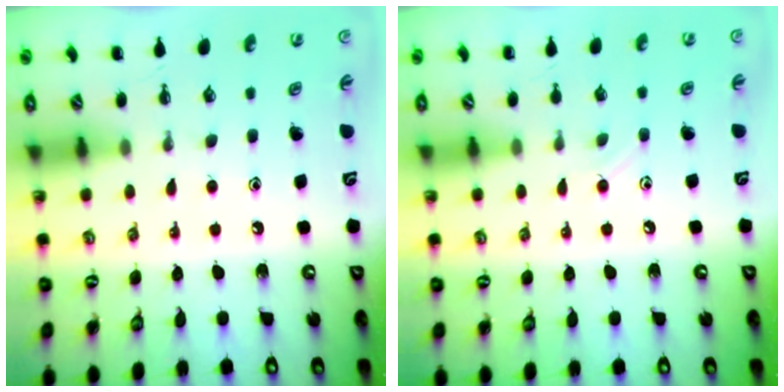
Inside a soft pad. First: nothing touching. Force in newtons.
{"total": 4.1, "press": 3.9, "slide": 1.1}